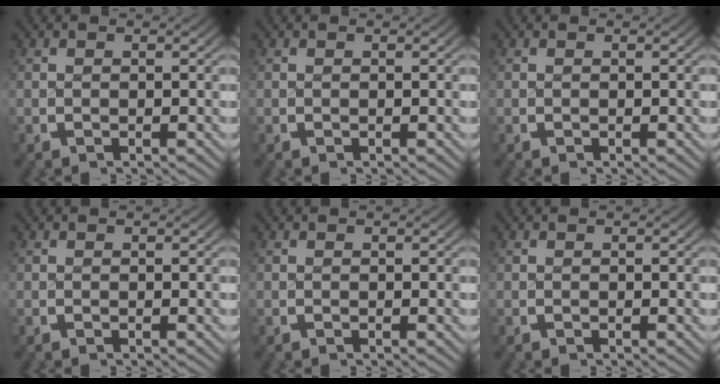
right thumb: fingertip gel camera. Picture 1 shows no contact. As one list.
[{"total": 0.0}, {"total": 0.0}, {"total": 0.0}, {"total": 0.0}, {"total": 0.0}]